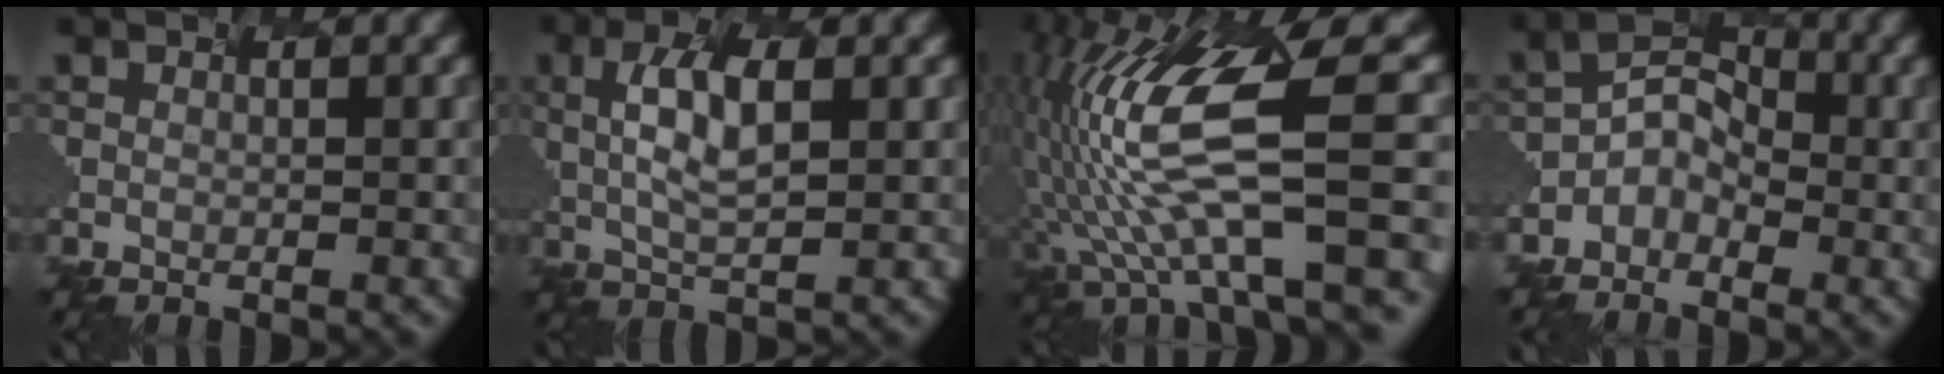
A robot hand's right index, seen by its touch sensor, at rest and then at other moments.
{"total": 4.0, "force": [-0.1, 1.4, 3.8], "torque": [-0.085, 0.003, 0.010]}
{"total": 11.8, "force": [-0.2, 2.6, 11.5], "torque": [-0.231, 0.011, 0.019]}
{"total": 3.5, "force": [-2.7, 2.1, 0.8], "torque": [-0.004, 0.010, -0.052]}